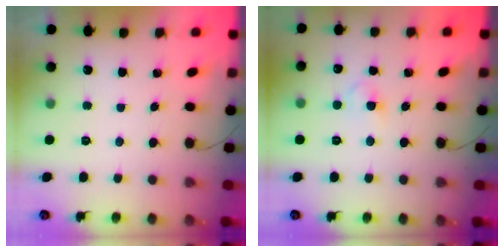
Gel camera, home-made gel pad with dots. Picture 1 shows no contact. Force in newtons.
{"total": 2.0, "press": 1.8, "slide": 0.9}